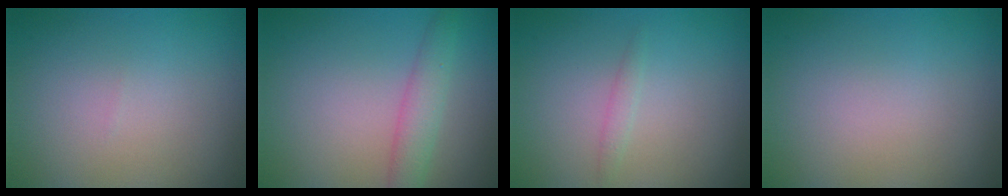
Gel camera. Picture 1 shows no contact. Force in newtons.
{"total": 2.8, "press": 2.8, "slide": 0.1}
{"total": 0.8, "press": 0.8, "slide": 0.1}
{"total": 0.0}